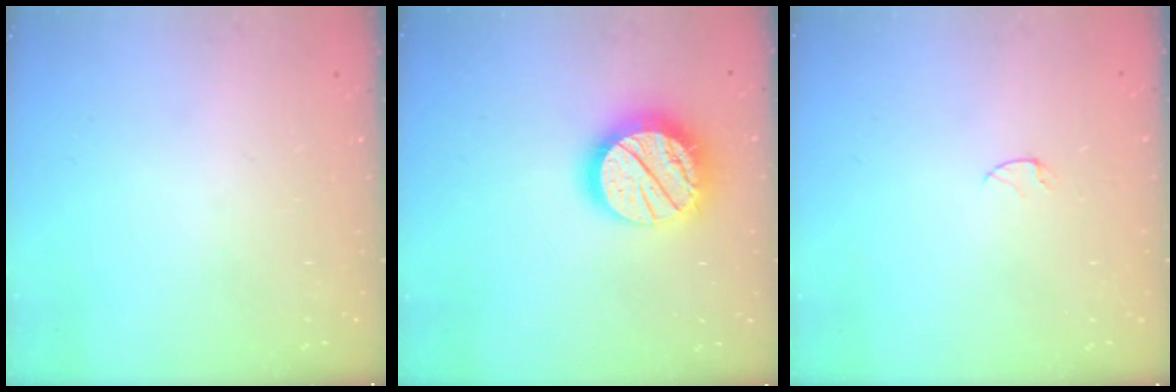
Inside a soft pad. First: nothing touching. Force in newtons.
{"total": 20.0, "press": 20.0, "slide": 1.5}
{"total": 2.9, "press": 2.9, "slide": 0.3}